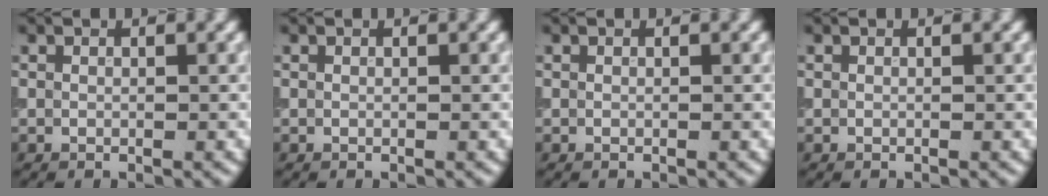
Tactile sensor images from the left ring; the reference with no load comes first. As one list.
[{"total": 0.0}, {"total": 0.0}, {"total": 0.0}]